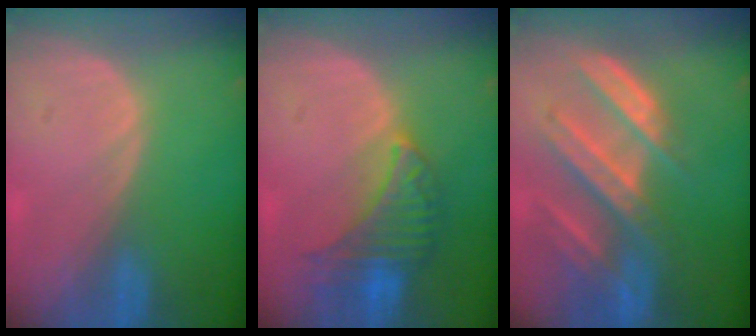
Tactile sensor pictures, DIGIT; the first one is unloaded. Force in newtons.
{"total": 7.0, "press": 6.8, "slide": 1.5}
{"total": 9.2, "press": 8.2, "slide": 4.1}